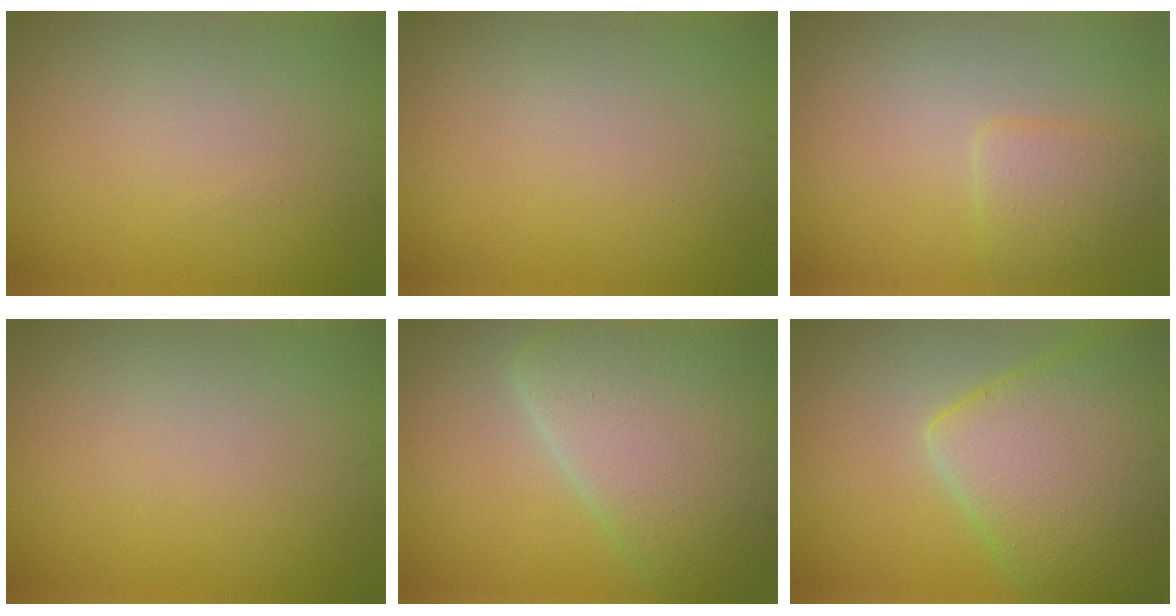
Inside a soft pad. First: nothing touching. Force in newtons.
{"total": 0.0}
{"total": 2.6, "press": 2.6, "slide": 0.1}
{"total": 0.0}
{"total": 8.7, "press": 8.6, "slide": 0.7}
{"total": 10.6, "press": 10.6, "slide": 0.4}